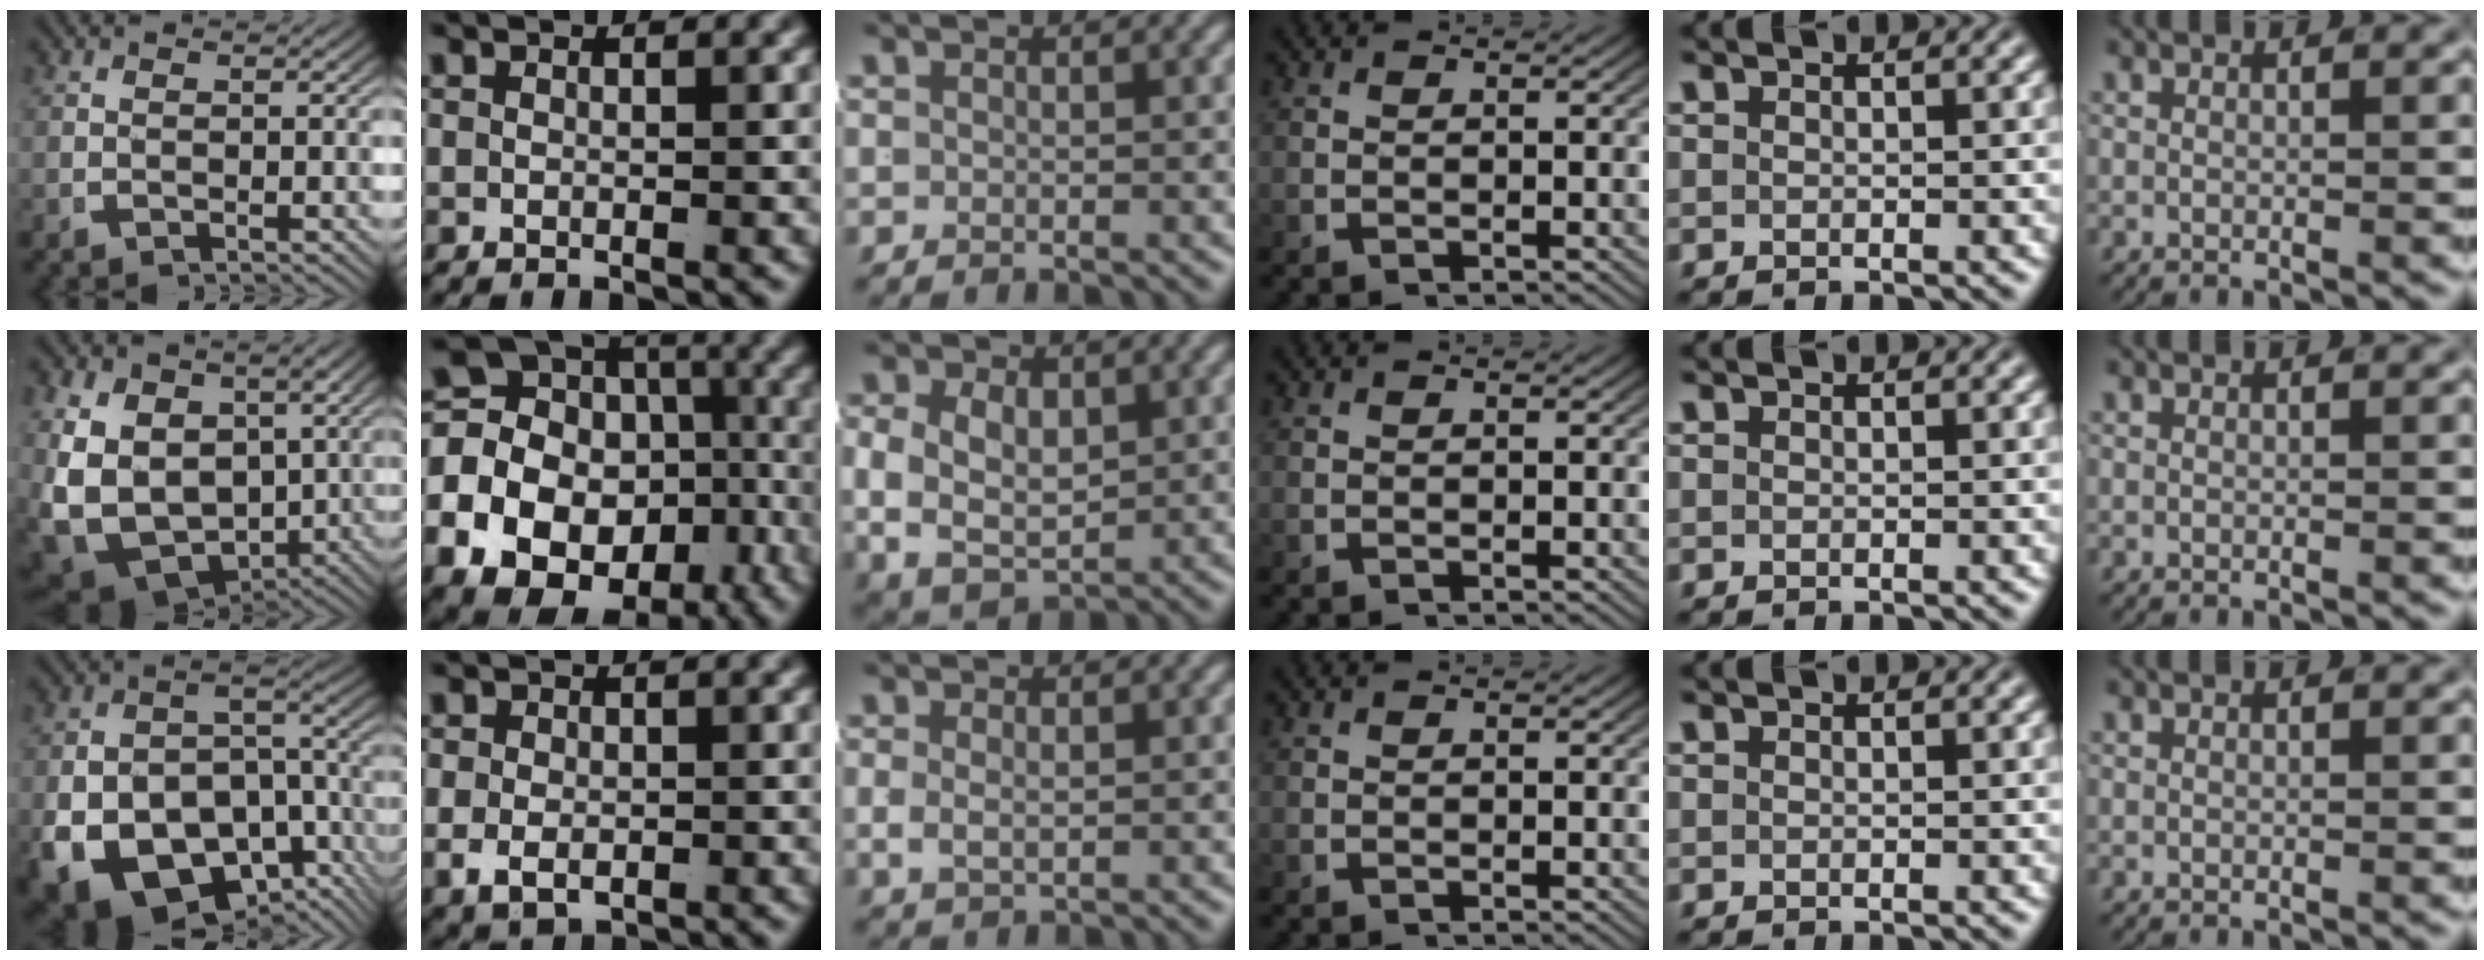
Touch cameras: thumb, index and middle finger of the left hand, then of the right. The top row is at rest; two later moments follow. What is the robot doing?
{"motion": "lift_and_place", "object": "shirt"}